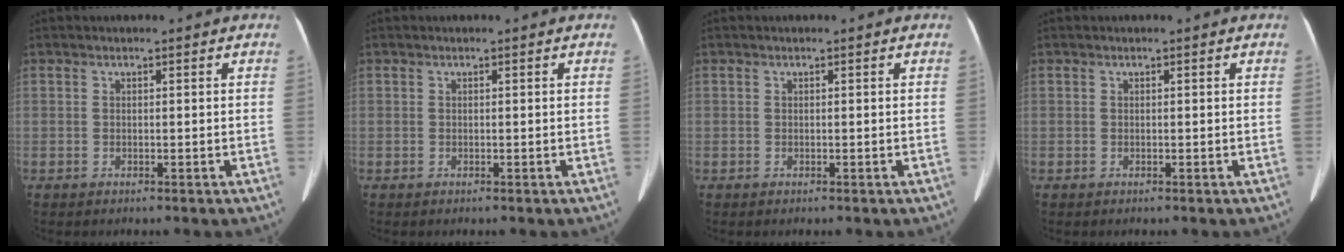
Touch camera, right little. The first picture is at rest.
{"total": 0.0}
{"total": 0.0}
{"total": 0.0}